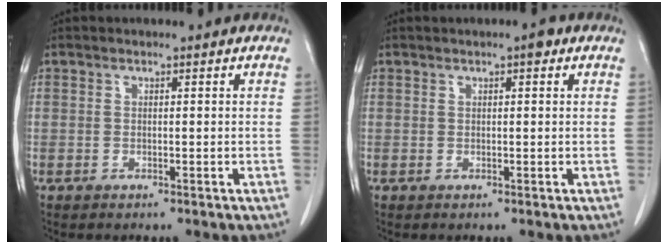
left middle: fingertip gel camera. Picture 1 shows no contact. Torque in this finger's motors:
{"motor_torque": [0.39, -0.39, 0.15, 0.02]}